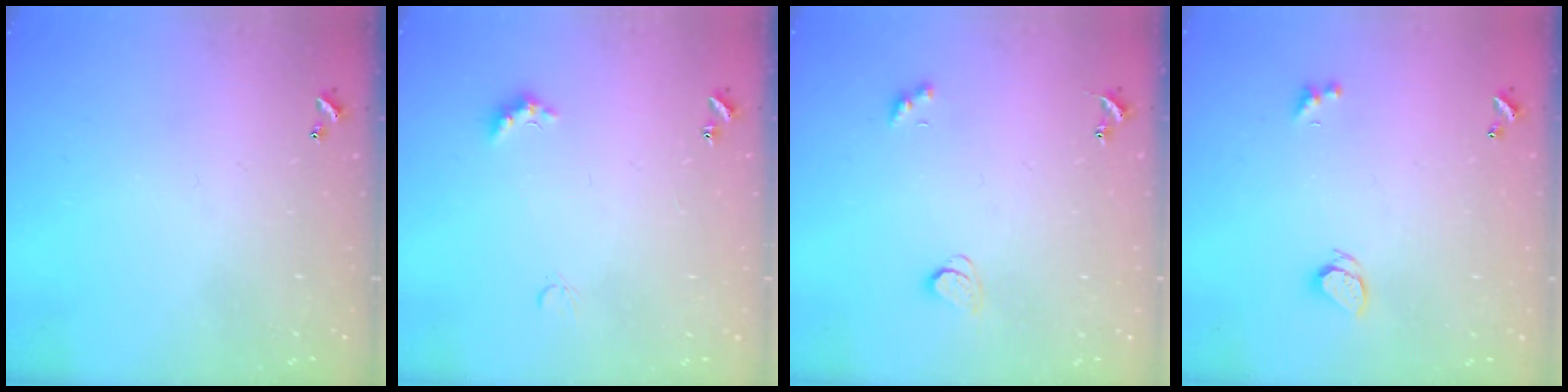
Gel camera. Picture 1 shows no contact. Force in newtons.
{"total": 2.1, "press": 2.0, "slide": 0.5}
{"total": 2.2, "press": 2.2, "slide": 0.5}
{"total": 1.8, "press": 1.7, "slide": 0.3}